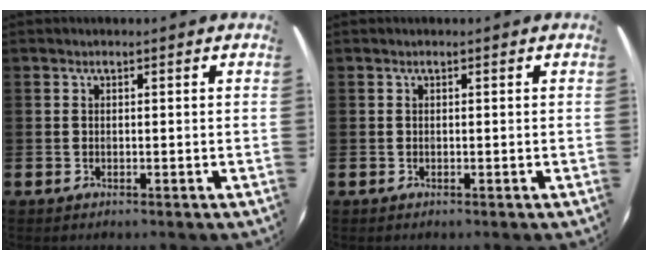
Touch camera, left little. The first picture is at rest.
{"total": 0.0}